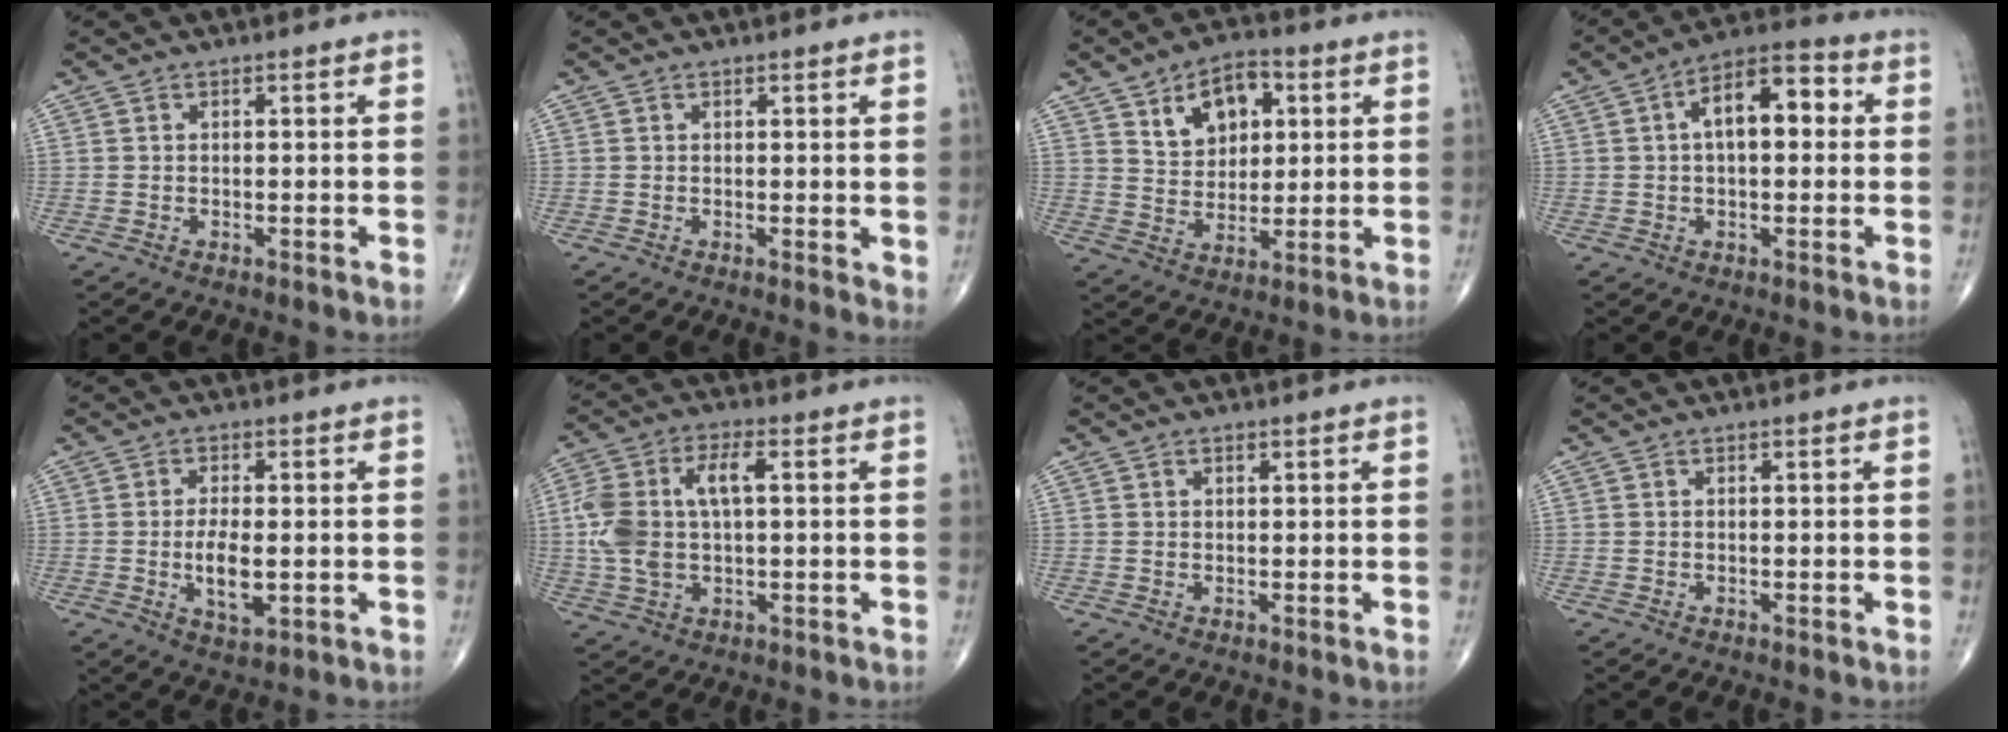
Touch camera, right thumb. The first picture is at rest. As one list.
[{"total": 1.7, "force": [0.5, 0.6, 1.5], "torque": [-0.020, -0.007, 0.006]}, {"total": 10.6, "force": [4.2, 7.0, 6.8], "torque": [-0.071, -0.011, 0.072]}, {"total": 11.0, "force": [1.8, 5.6, 9.3], "torque": [-0.133, 0.031, 0.017]}, {"total": 6.6, "force": [-0.8, 2.8, 6.0], "torque": [-0.106, -0.011, -0.012]}, {"total": 12.3, "force": [1.0, 6.4, 10.4], "torque": [-0.235, 0.021, 0.020]}, {"total": 0.6, "force": [0.4, 0.4, 0.3], "torque": [-0.001, -0.001, 0.005]}, {"total": 0.0}]